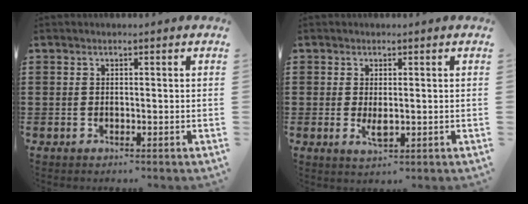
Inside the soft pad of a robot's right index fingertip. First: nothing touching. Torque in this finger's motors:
{"motor_torque": [0.18, 0.71, 0.45, 0.10]}